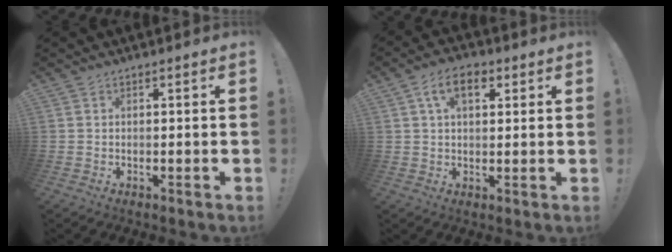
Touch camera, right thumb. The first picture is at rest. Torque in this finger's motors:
{"motor_torque": [0.05, 0.05, 0.42, 0.42, 0.12]}